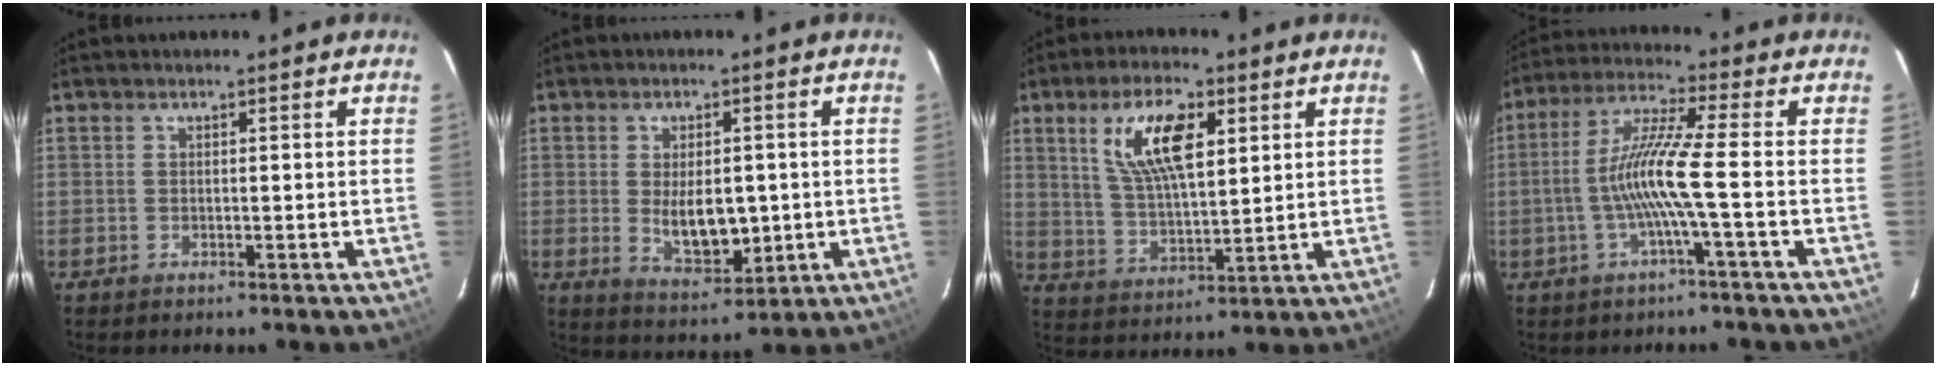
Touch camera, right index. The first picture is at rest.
{"total": 8.6, "force": [-0.5, 4.6, 7.3], "torque": [-0.131, -0.014, 0.007]}
{"total": 12.1, "force": [4.8, 4.7, 10.0], "torque": [-0.190, 0.011, 0.095]}
{"total": 9.8, "force": [-2.2, -0.8, 9.5], "torque": [-0.196, 0.004, -0.042]}